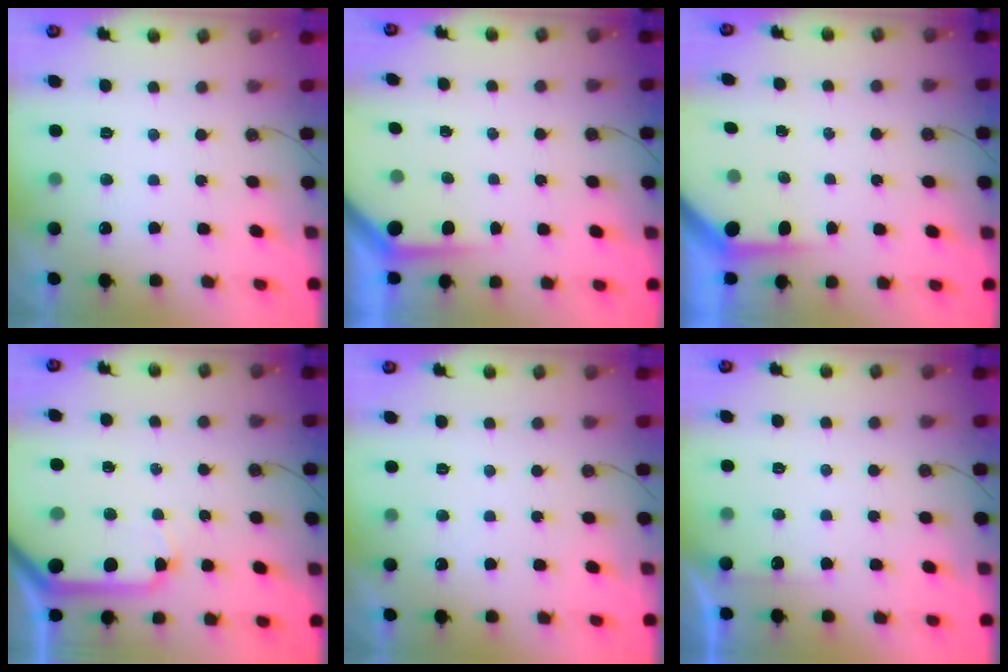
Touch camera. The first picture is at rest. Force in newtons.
{"total": 3.0, "press": 3.0, "slide": 0.3}
{"total": 3.8, "press": 3.8, "slide": 0.4}
{"total": 11.7, "press": 11.6, "slide": 1.6}
{"total": 0.0}
{"total": 2.6, "press": 2.6, "slide": 0.5}